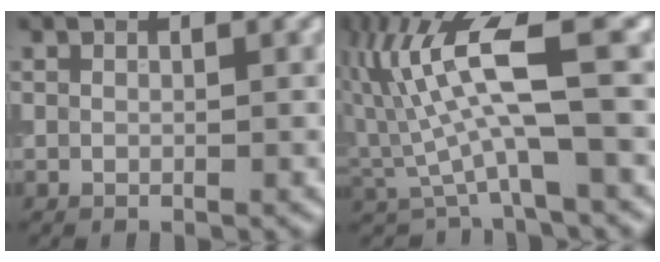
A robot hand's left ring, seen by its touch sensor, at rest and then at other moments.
{"total": 8.7, "force": [1.3, 2.5, 8.3], "torque": [-0.167, 0.000, 0.021]}